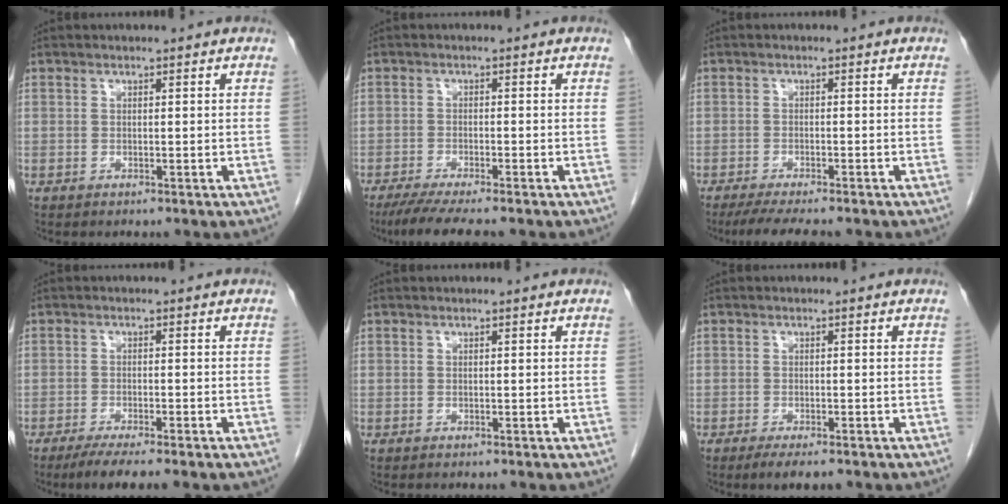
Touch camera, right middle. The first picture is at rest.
{"total": 7.9, "force": [-6.5, 0.4, 4.4], "torque": [-0.067, -0.020, -0.103]}
{"total": 7.3, "force": [-6.1, 0.9, 3.9], "torque": [-0.057, -0.016, -0.095]}
{"total": 5.8, "force": [-4.3, 0.3, 3.9], "torque": [-0.058, -0.012, -0.063]}
{"total": 0.0}
{"total": 3.3, "force": [-2.3, 0.8, 2.2], "torque": [-0.035, -0.007, -0.034]}